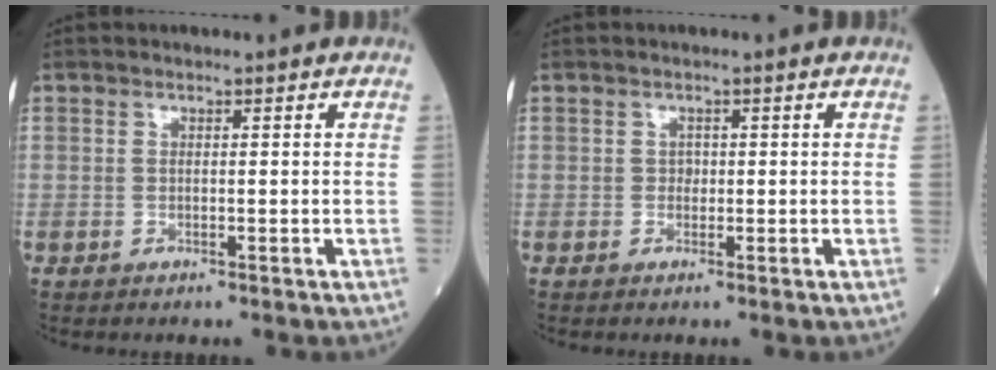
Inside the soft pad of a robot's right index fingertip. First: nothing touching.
{"total": 0.9, "force": [0.0, 0.7, 0.4], "torque": [-0.004, 0.003, -0.002]}